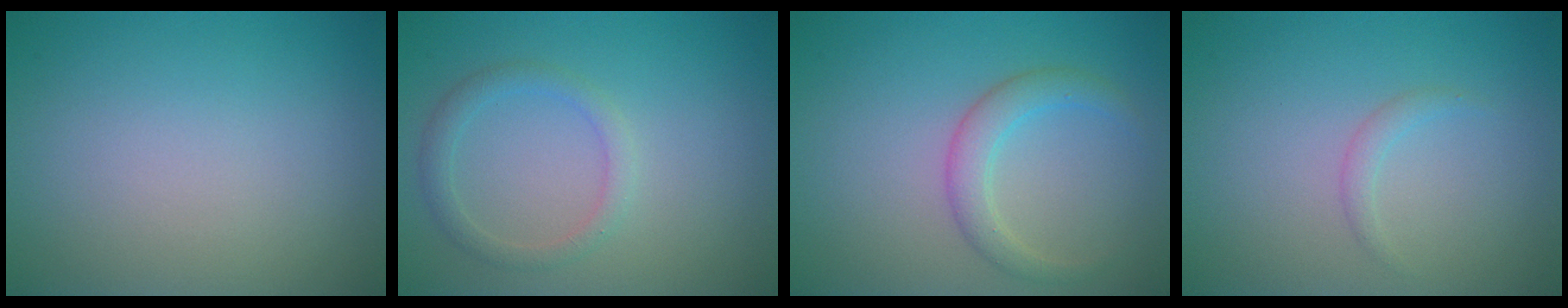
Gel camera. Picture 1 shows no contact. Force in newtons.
{"total": 1.8, "press": 1.8, "slide": 0.1}
{"total": 2.6, "press": 2.6, "slide": 0.2}
{"total": 0.9, "press": 0.9, "slide": 0.1}